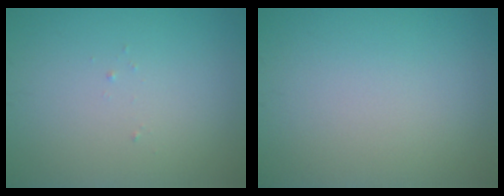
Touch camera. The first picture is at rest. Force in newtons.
{"total": 0.0}